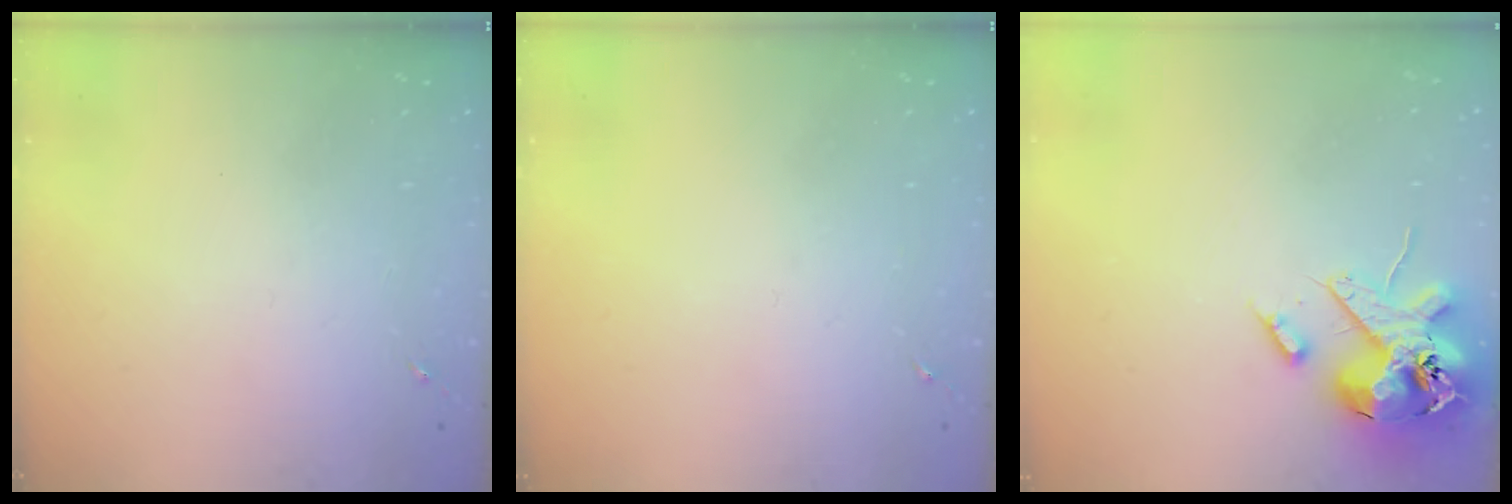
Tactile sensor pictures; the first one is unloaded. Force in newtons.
{"total": 0.0}
{"total": 16.3, "press": 16.1, "slide": 2.7}